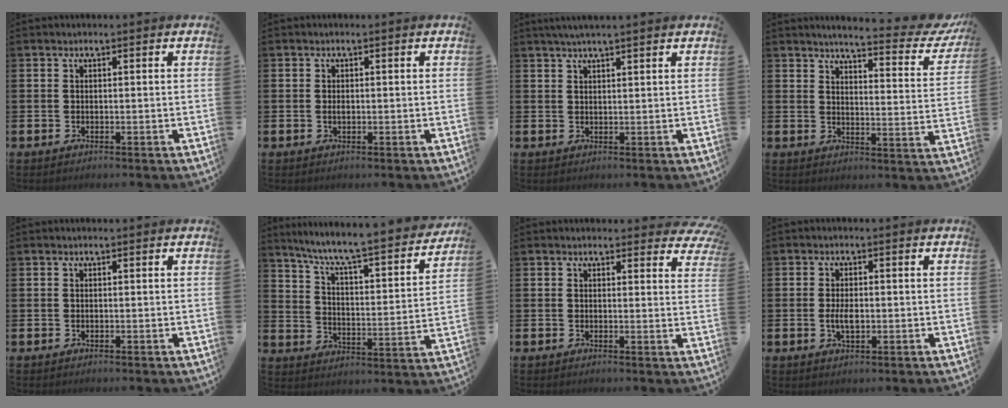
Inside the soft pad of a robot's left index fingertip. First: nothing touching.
{"total": 0.8, "force": [0.0, 0.4, 0.6], "torque": [-0.005, -0.001, -0.003]}
{"total": 2.4, "force": [2.1, -0.1, 1.1], "torque": [-0.018, -0.003, 0.037]}
{"total": 4.7, "force": [4.4, 0.5, 1.7], "torque": [-0.035, -0.044, 0.065]}
{"total": 0.0}
{"total": 7.6, "force": [6.9, 0.4, 3.3], "torque": [-0.088, -0.060, 0.109]}
{"total": 1.9, "force": [1.7, 0.7, 0.2], "torque": [0.002, -0.005, 0.029]}
{"total": 2.9, "force": [-0.2, 1.5, 2.5], "torque": [-0.031, -0.003, -0.007]}